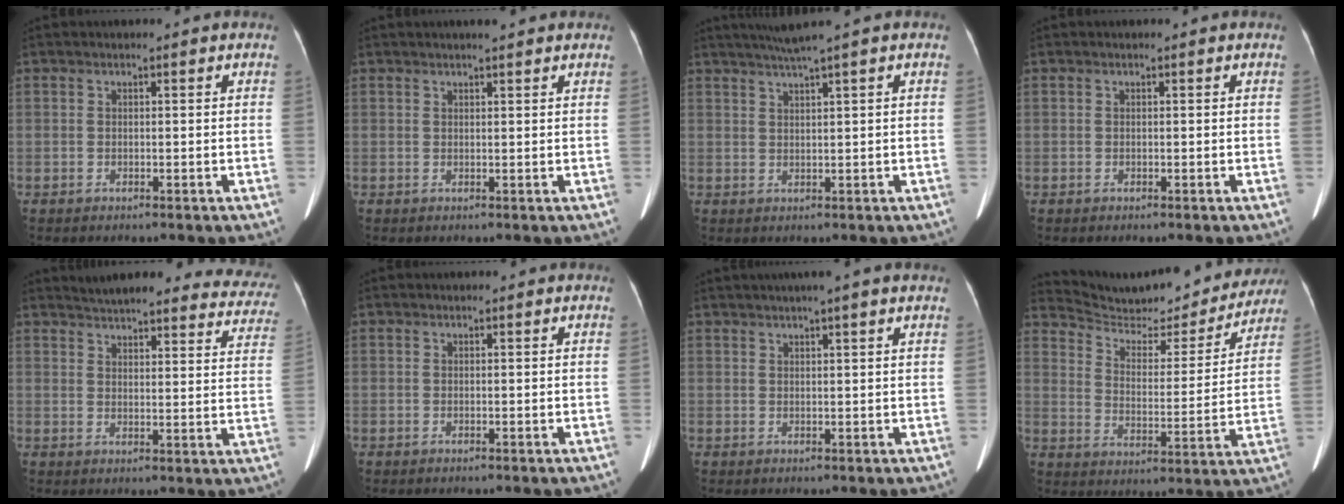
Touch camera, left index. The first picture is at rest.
{"total": 1.9, "force": [1.5, 0.0, 1.1], "torque": [-0.009, 0.013, 0.012]}
{"total": 3.7, "force": [2.6, -1.1, 2.3], "torque": [-0.046, 0.007, 0.052]}
{"total": 0.0}
{"total": 22.2, "force": [20.9, 4.4, 6.4], "torque": [-0.075, -0.051, 0.232]}
{"total": 0.0}
{"total": 3.6, "force": [2.5, -0.9, 2.5], "torque": [-0.033, 0.019, 0.031]}
{"total": 18.9, "force": [18.0, 4.0, 4.2], "torque": [-0.061, -0.019, 0.245]}